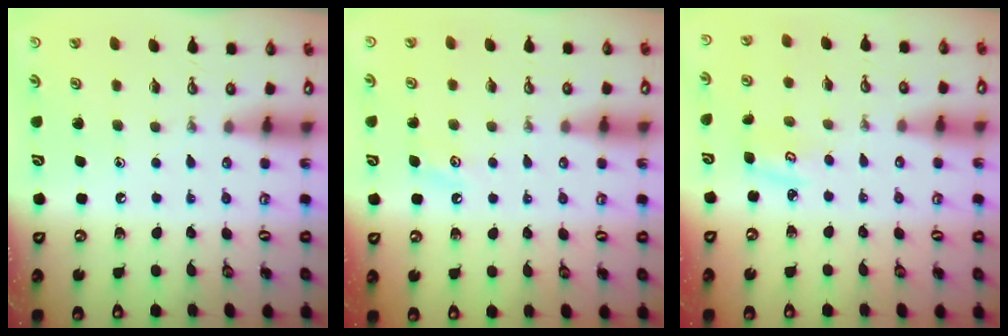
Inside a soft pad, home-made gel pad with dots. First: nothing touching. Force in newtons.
{"total": 2.8, "press": 2.7, "slide": 0.5}
{"total": 3.5, "press": 3.5, "slide": 0.4}